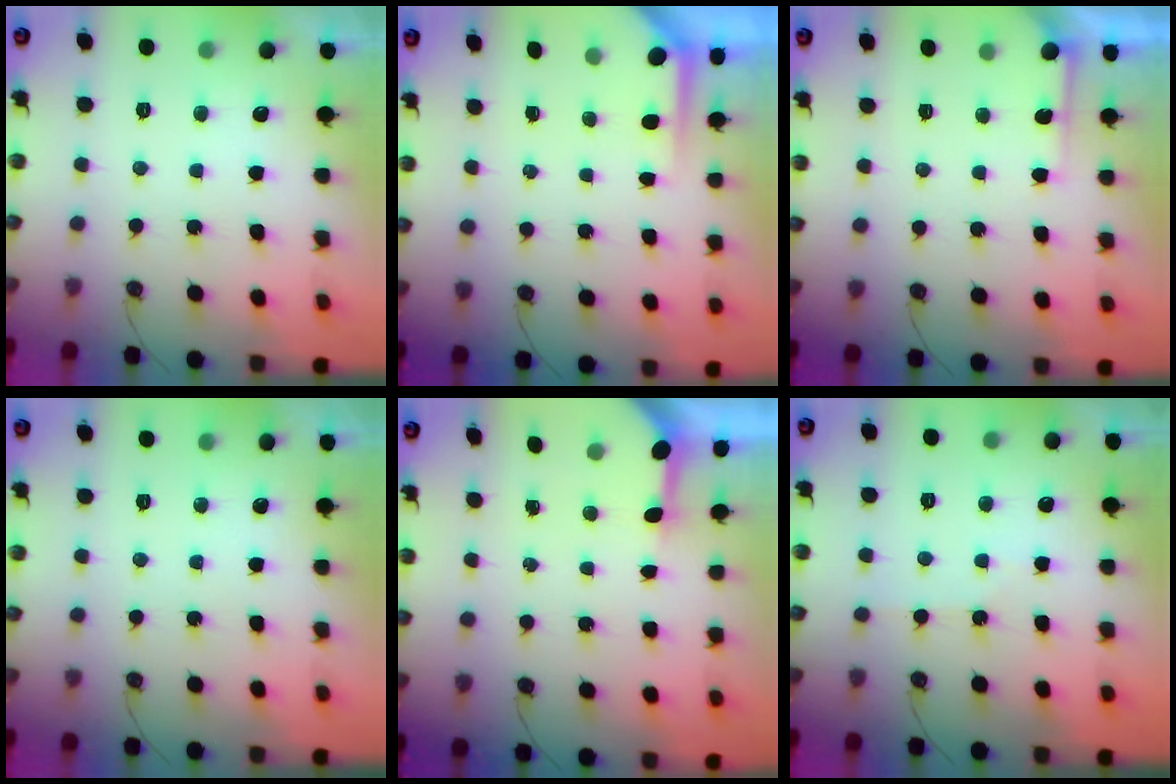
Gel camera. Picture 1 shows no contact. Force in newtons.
{"total": 3.3, "press": 3.3, "slide": 0.3}
{"total": 4.9, "press": 4.8, "slide": 0.7}
{"total": 0.0}
{"total": 3.4, "press": 3.4, "slide": 0.3}
{"total": 2.4, "press": 2.4, "slide": 0.4}